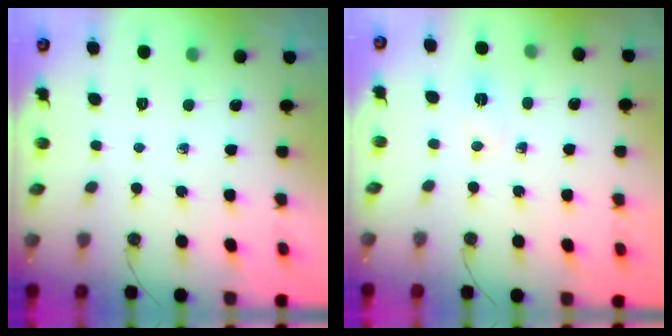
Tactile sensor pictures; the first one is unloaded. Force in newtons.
{"total": 2.3, "press": 2.3, "slide": 0.3}